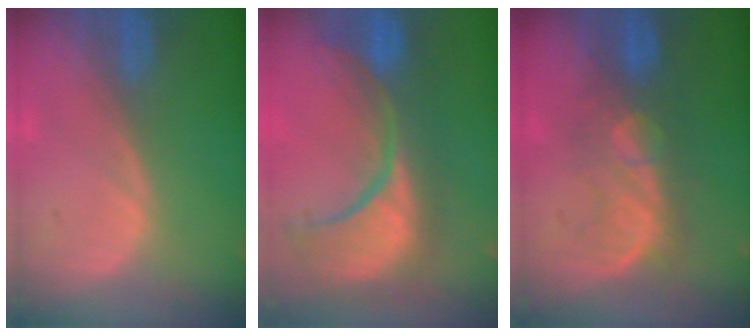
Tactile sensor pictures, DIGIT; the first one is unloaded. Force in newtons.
{"total": 12.3, "press": 11.1, "slide": 5.3}
{"total": 7.7, "press": 7.4, "slide": 2.0}